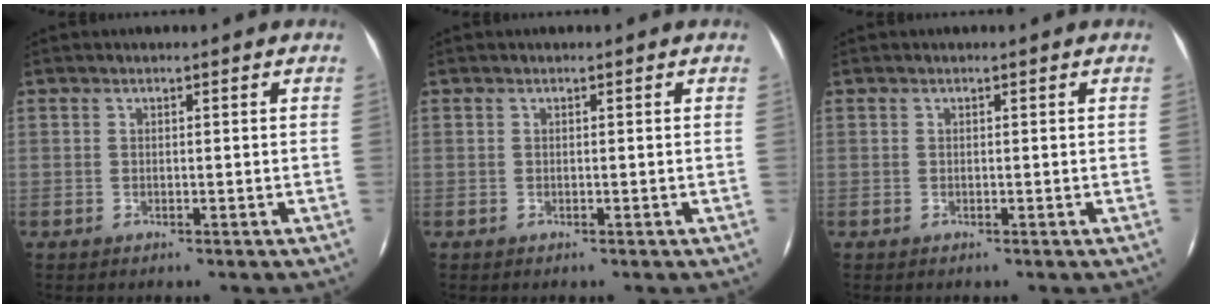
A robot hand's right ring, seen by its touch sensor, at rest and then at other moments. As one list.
[{"total": 0.0}, {"total": 0.0}]